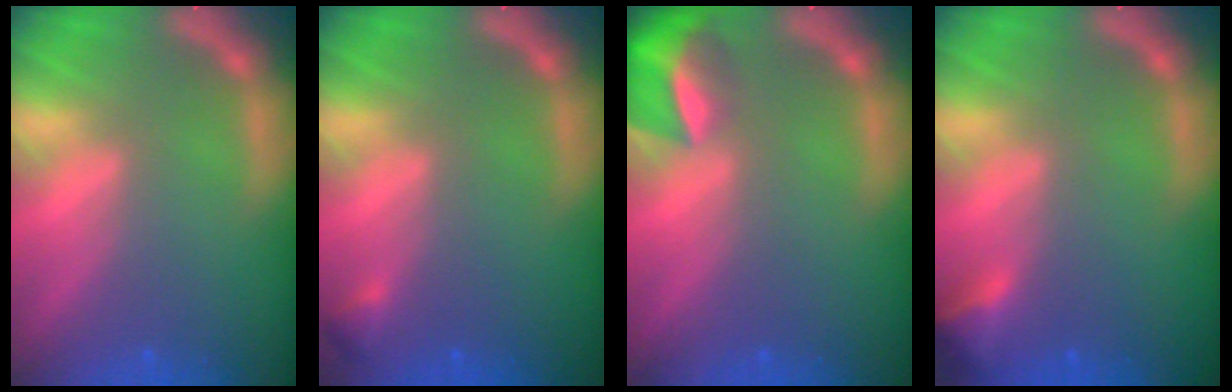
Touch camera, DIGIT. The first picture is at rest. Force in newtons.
{"total": 0.9}
{"total": 5.5}
{"total": 2.4}